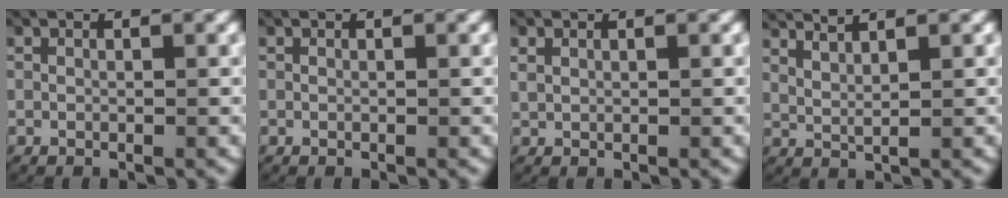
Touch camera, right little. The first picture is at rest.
{"total": 0.0}
{"total": 1.0, "force": [0.5, 0.7, 0.4], "torque": [-0.012, 0.000, 0.017]}
{"total": 3.5, "force": [2.9, 0.9, 1.8], "torque": [-0.039, -0.001, 0.053]}